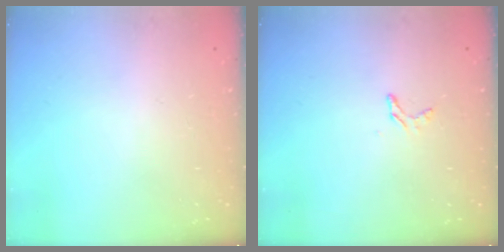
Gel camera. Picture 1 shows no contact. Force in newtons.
{"total": 3.8, "press": 3.8, "slide": 0.3}